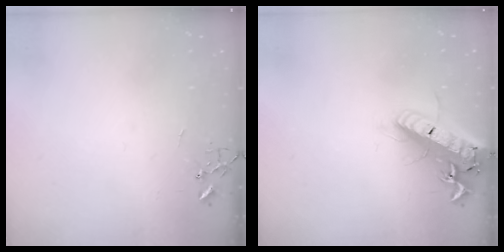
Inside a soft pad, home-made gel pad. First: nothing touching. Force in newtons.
{"total": 20.0, "press": 19.7, "slide": 4.0}